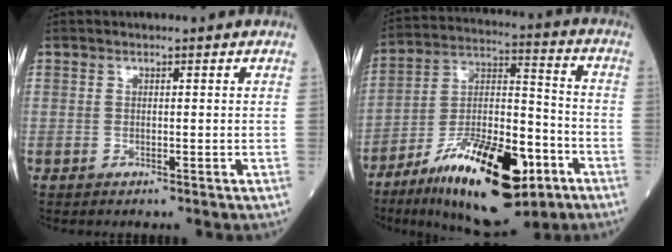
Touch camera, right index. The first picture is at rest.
{"total": 21.6, "force": [-11.5, 7.1, 16.8], "torque": [-0.276, -0.003, -0.182]}